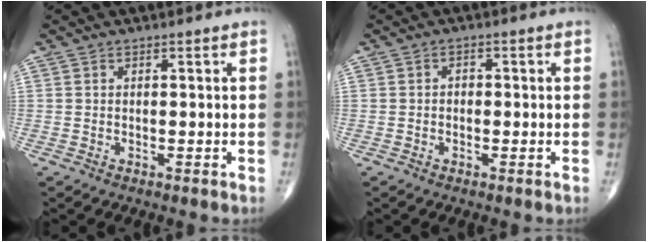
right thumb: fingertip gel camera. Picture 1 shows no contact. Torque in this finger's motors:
{"motor_torque": [-0.38, 0.11, 0.03, 0.16, -0.04]}